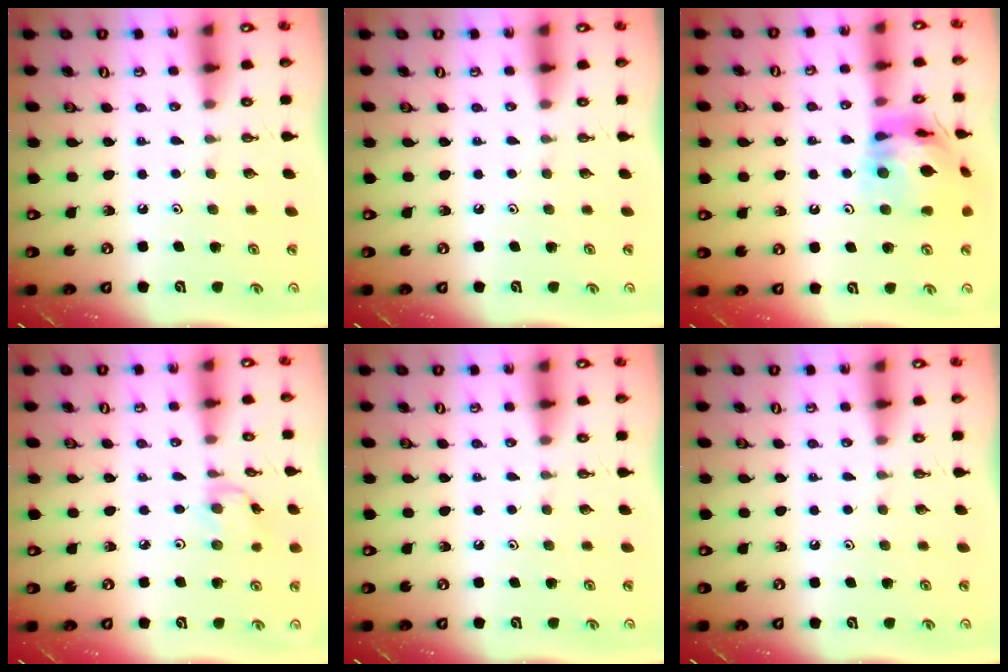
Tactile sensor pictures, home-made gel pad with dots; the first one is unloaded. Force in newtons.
{"total": 0.0}
{"total": 15.5, "press": 15.4, "slide": 2.1}
{"total": 2.6, "press": 2.6, "slide": 0.2}
{"total": 0.0}
{"total": 0.0}